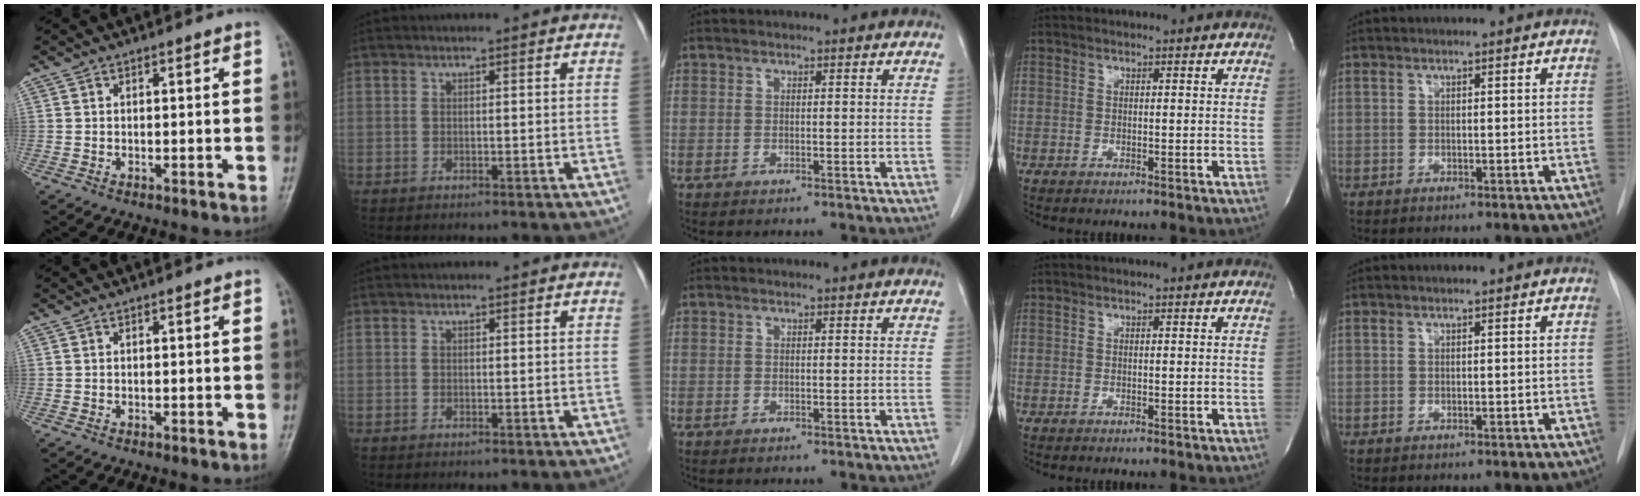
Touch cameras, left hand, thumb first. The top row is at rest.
{}